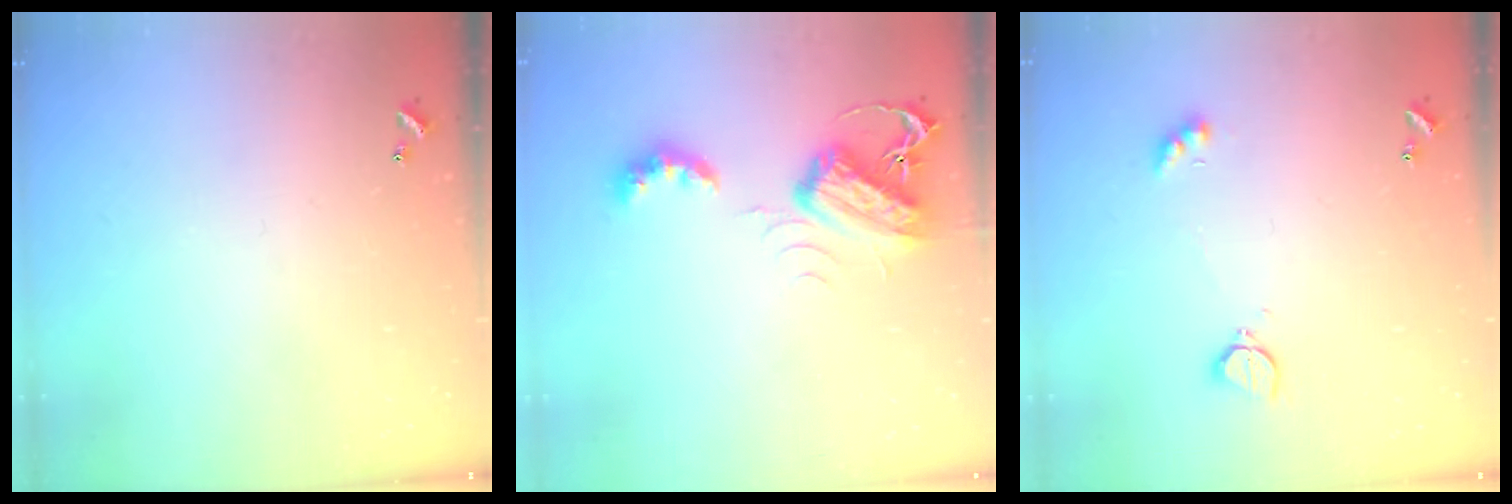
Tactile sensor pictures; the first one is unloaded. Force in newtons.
{"total": 7.0, "press": 7.0, "slide": 0.1}
{"total": 2.8, "press": 2.7, "slide": 0.6}